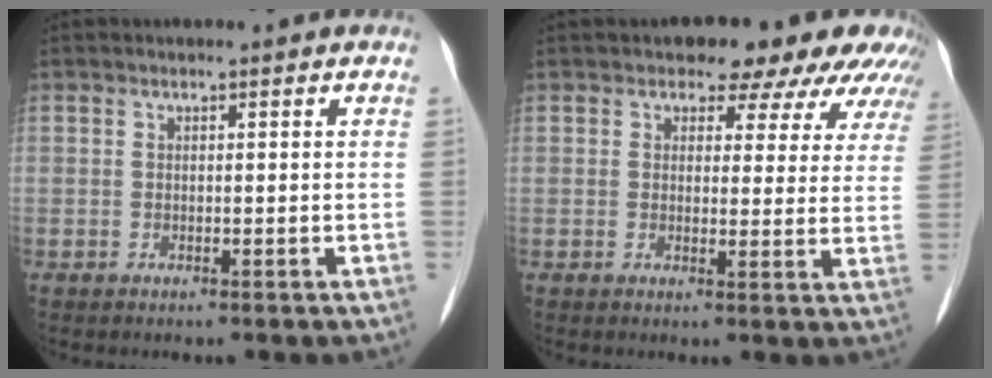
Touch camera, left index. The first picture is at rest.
{"total": 10.4, "force": [8.6, 4.8, 3.4], "torque": [-0.006, 0.005, 0.071]}